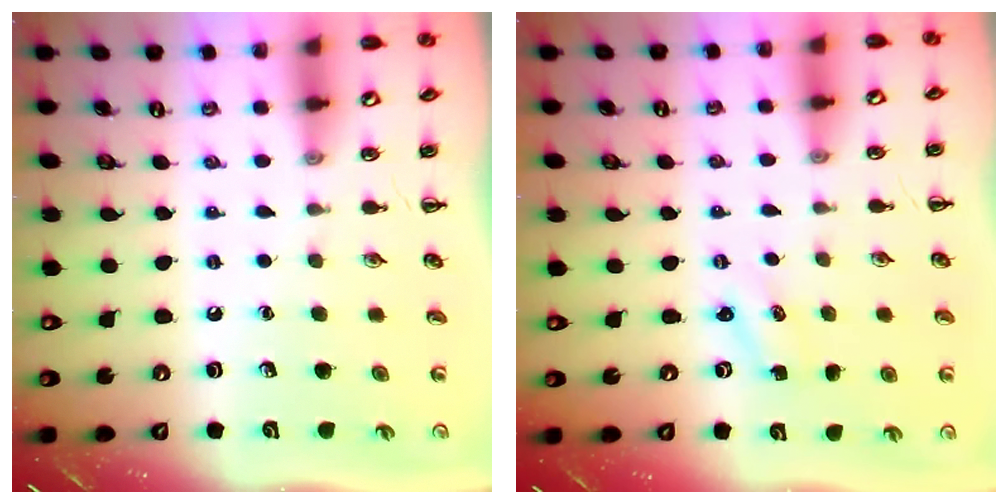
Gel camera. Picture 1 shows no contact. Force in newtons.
{"total": 1.3, "press": 1.2, "slide": 0.3}